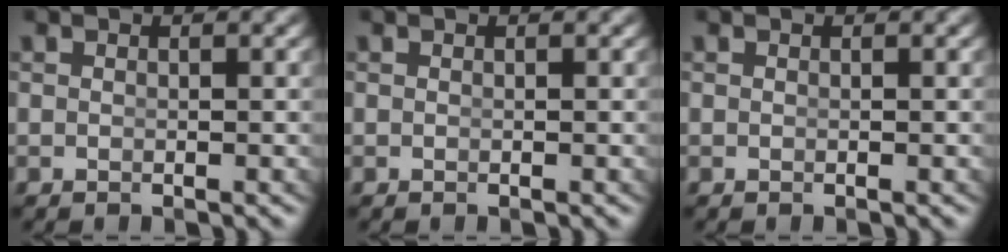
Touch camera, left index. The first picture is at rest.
{"total": 0.0}
{"total": 0.0}